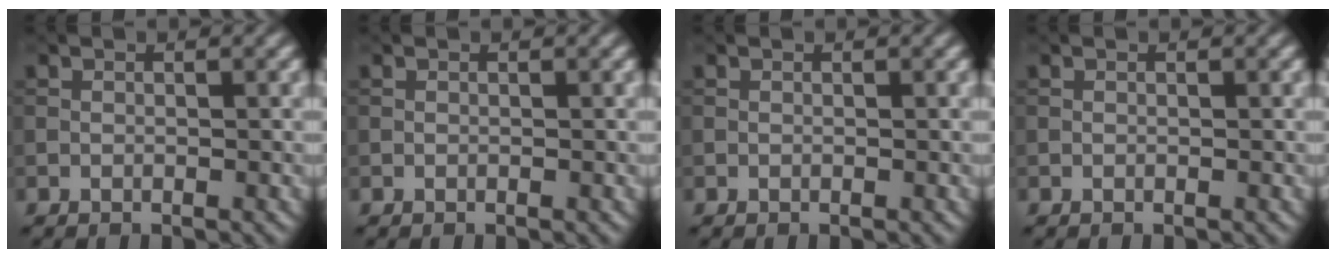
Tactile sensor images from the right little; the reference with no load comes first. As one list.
[{"total": 0.0}, {"total": 0.0}, {"total": 0.0}]